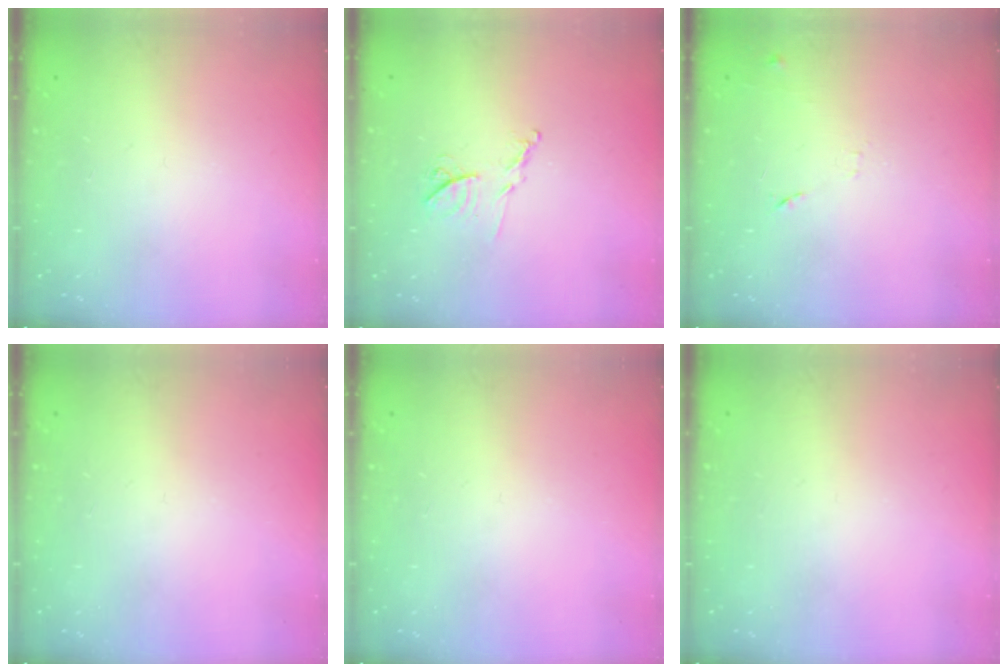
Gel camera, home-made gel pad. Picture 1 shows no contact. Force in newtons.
{"total": 8.7, "press": 8.7, "slide": 0.4}
{"total": 9.2, "press": 9.1, "slide": 0.7}
{"total": 0.0}
{"total": 0.0}
{"total": 0.0}